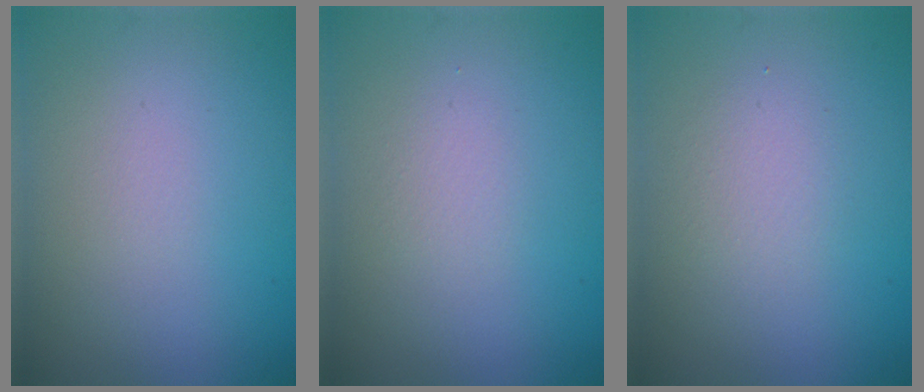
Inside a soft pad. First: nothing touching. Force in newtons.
{"total": 0.9, "press": 0.9, "slide": 0.0}
{"total": 1.6, "press": 1.6, "slide": 0.2}